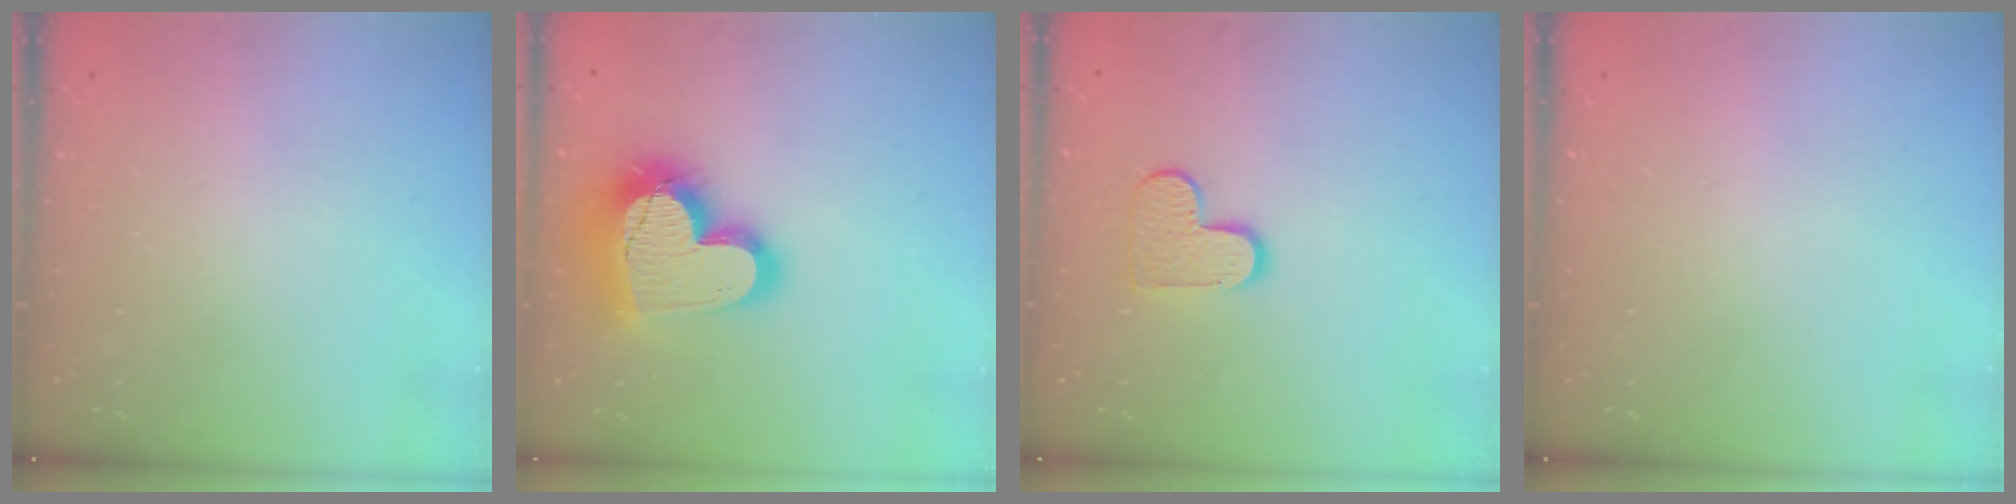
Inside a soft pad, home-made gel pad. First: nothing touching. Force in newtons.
{"total": 21.6, "press": 21.5, "slide": 1.7}
{"total": 8.9, "press": 8.9, "slide": 0.4}
{"total": 0.0}